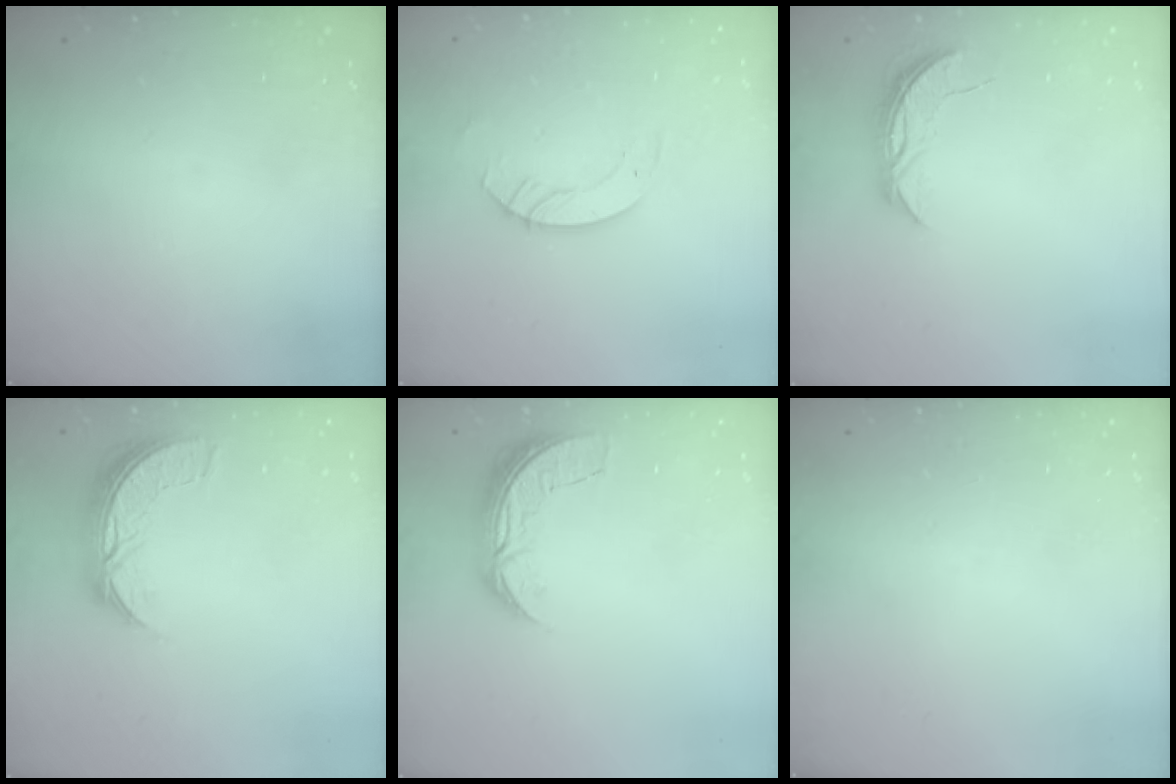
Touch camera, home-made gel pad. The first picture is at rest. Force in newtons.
{"total": 3.5, "press": 3.5, "slide": 0.3}
{"total": 5.9, "press": 5.8, "slide": 0.5}
{"total": 8.2, "press": 8.1, "slide": 0.6}
{"total": 7.3, "press": 7.3, "slide": 0.4}
{"total": 0.0}